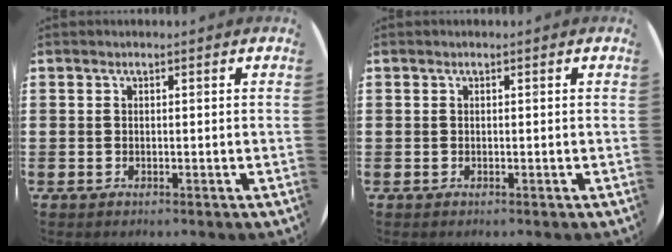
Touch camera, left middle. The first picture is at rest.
{"total": 0.0}